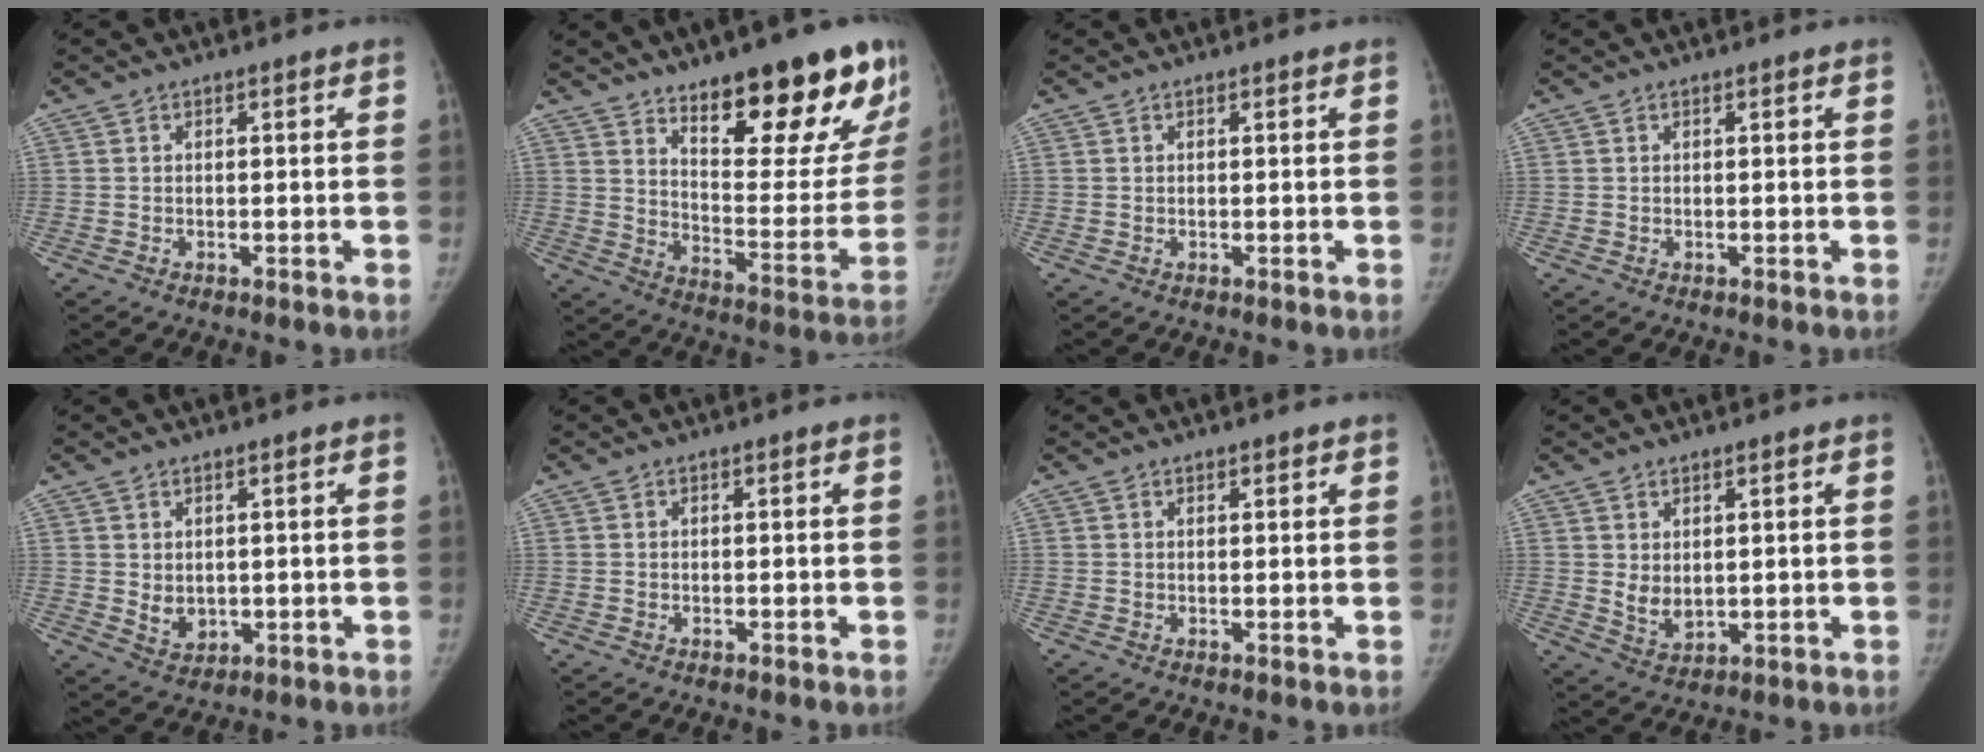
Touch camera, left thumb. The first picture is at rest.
{"total": 23.6, "force": [14.9, 7.7, 16.5], "torque": [-0.175, -0.092, 0.221]}
{"total": 0.0}
{"total": 0.0}
{"total": 4.0, "force": [0.4, 3.1, 2.5], "torque": [-0.027, -0.012, 0.022]}
{"total": 0.0}
{"total": 1.2, "force": [0.9, 0.5, 0.6], "torque": [-0.004, -0.003, 0.012]}
{"total": 4.4, "force": [1.3, 2.9, 3.1], "torque": [-0.044, -0.019, 0.035]}